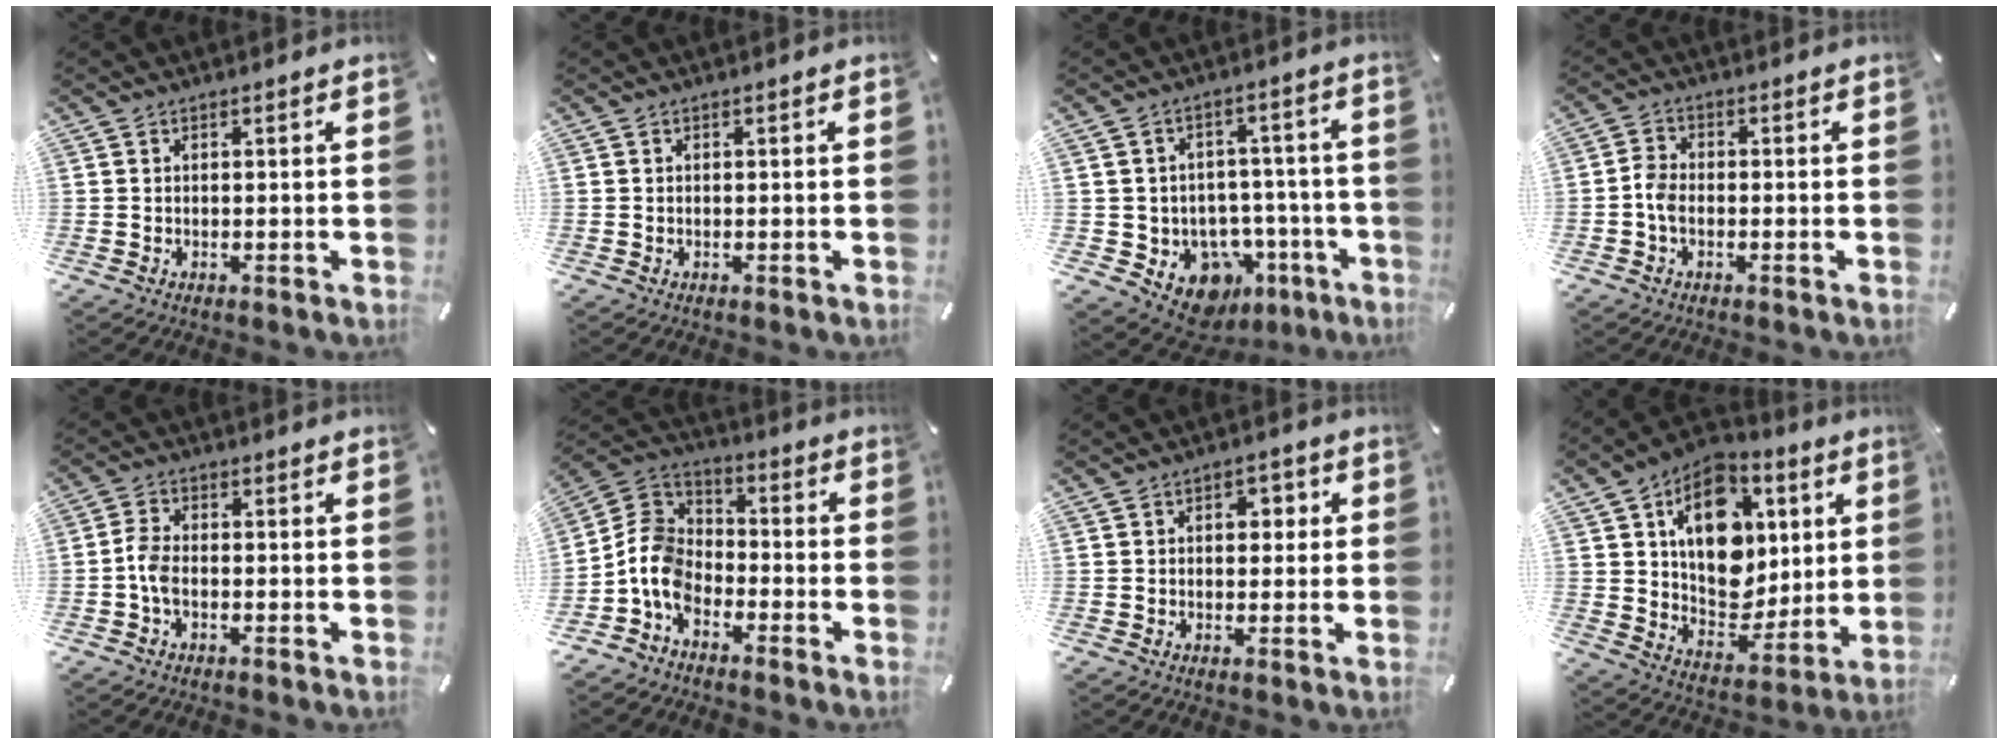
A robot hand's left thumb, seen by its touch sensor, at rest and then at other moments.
{"total": 0.0}
{"total": 11.1, "force": [-4.7, 9.1, 4.3], "torque": [-0.051, 0.020, -0.065]}
{"total": 3.4, "force": [-1.2, 2.1, 2.4], "torque": [-0.049, 0.006, -0.022]}
{"total": 4.2, "force": [-1.3, 2.3, 3.2], "torque": [-0.075, 0.004, -0.028]}
{"total": 9.0, "force": [-5.2, 6.2, 3.9], "torque": [-0.107, 0.021, -0.107]}
{"total": 4.0, "force": [0.3, 2.8, 2.8], "torque": [-0.025, 0.000, -0.008]}
{"total": 17.5, "force": [5.6, 13.1, 10.1], "torque": [-0.140, -0.029, 0.106]}